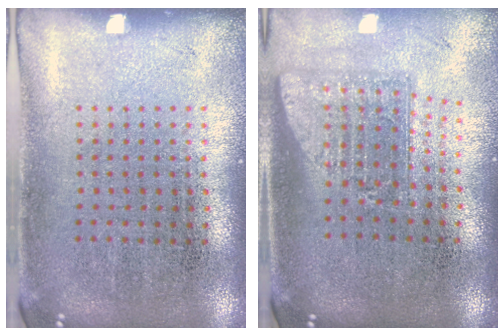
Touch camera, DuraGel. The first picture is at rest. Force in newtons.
{"total": 1.6, "press": 1.1, "slide": 1.0}